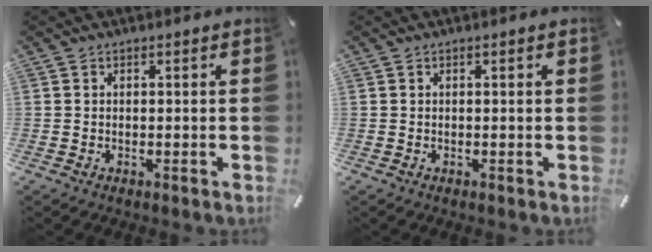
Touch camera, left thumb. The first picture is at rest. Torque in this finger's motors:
{"motor_torque": [-0.20, -0.20, -0.05, 0.01, 0.01]}